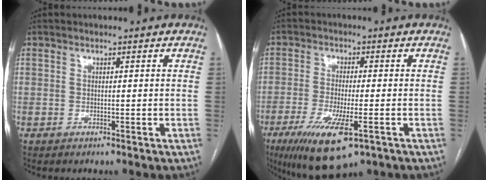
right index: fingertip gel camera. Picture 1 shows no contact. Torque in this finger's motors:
{"motor_torque": [1.73, -0.40, 0.72, 0.17]}